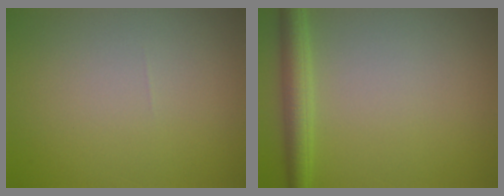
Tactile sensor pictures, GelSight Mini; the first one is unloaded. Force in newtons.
{"total": 3.1, "press": 3.1, "slide": 0.1}